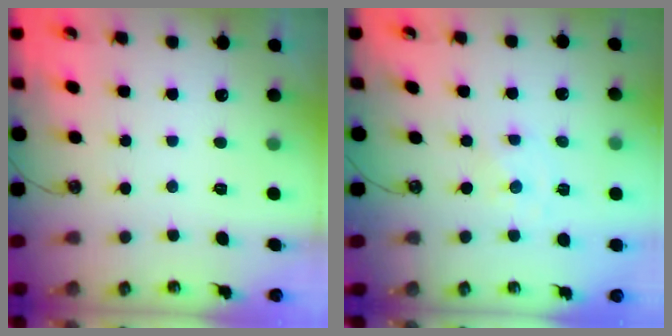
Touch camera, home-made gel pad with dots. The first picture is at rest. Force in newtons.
{"total": 0.0}